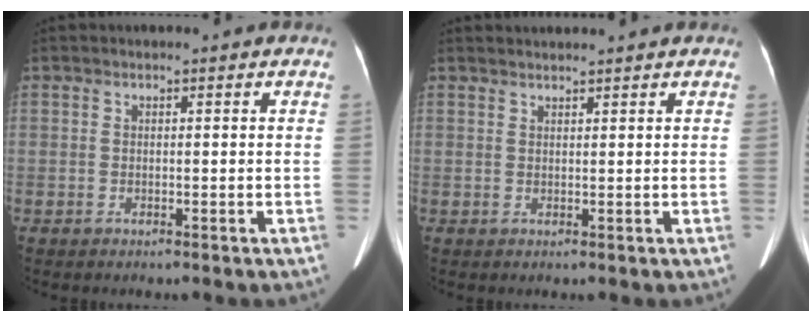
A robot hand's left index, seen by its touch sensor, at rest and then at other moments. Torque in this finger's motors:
{"motor_torque": [-0.38, 0.31, -0.44, -0.05]}